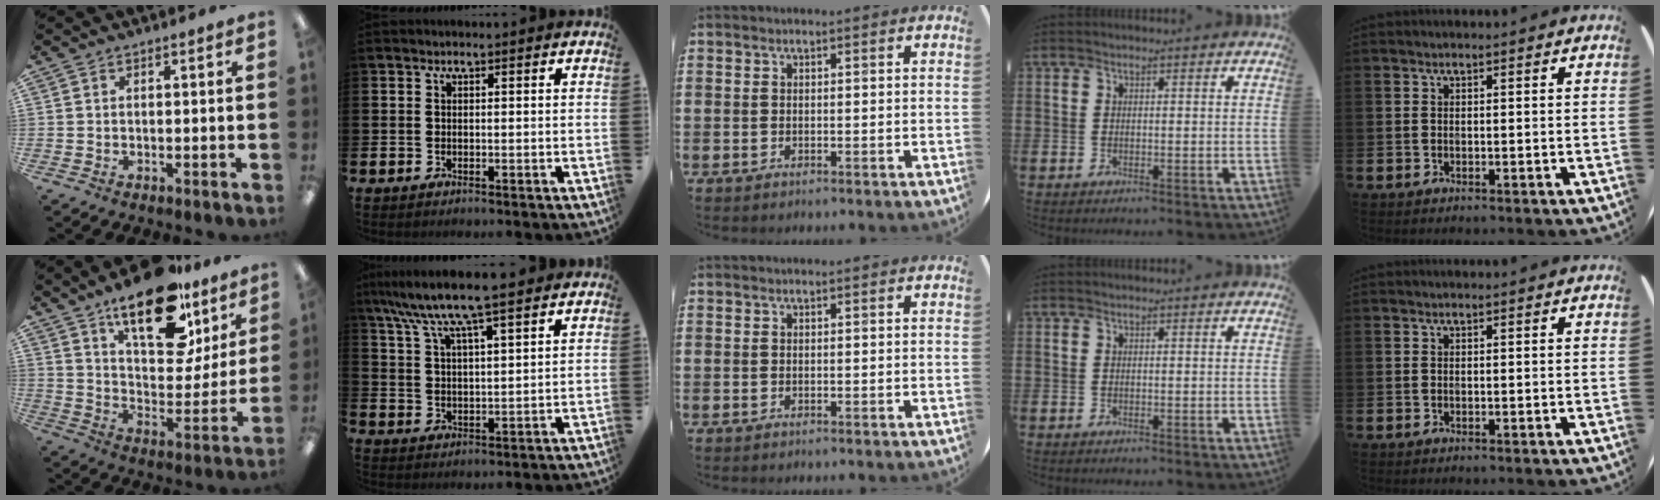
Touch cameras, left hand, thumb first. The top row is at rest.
{"thumb": {"total": 22.3, "force": [14.7, 10.0, 13.5], "torque": [-0.198, -0.087, 0.249]}, "index": {"total": 9.4, "force": [8.2, 0.7, 4.6], "torque": [-0.118, -0.026, 0.147]}}